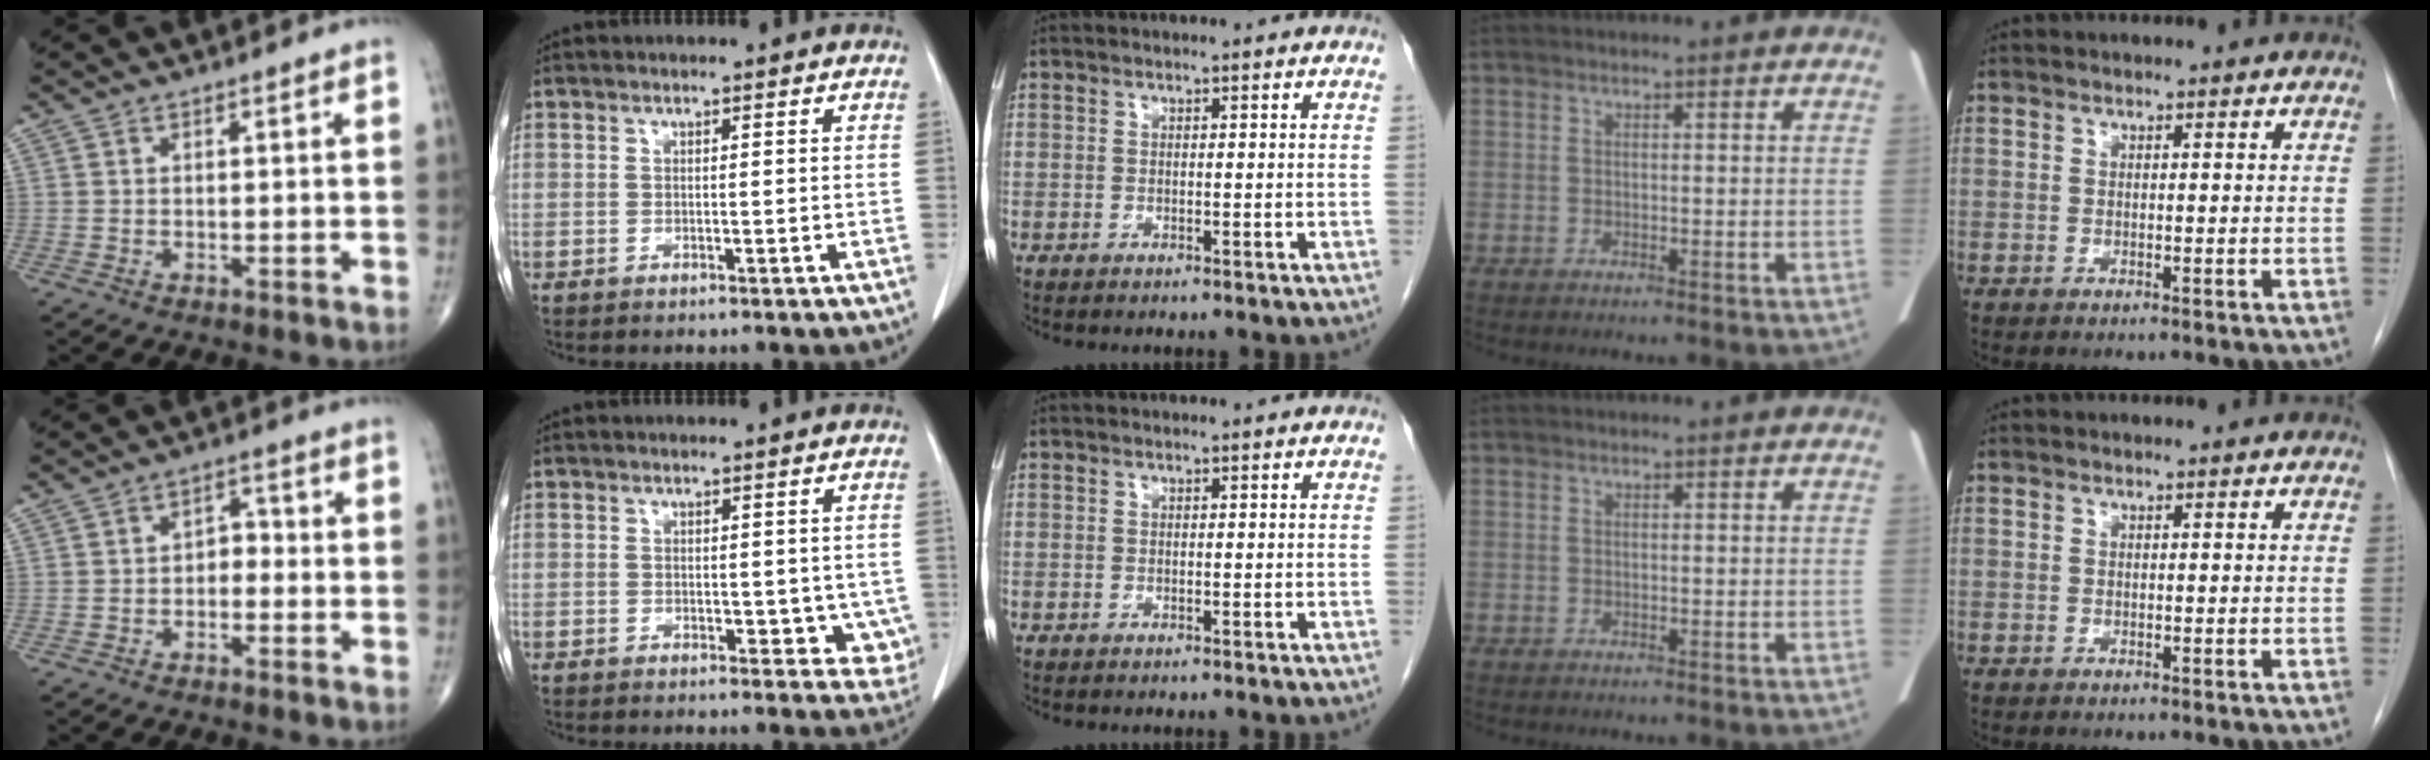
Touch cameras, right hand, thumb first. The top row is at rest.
{"thumb": {"total": 3.2, "force": [-1.1, 2.2, 2.0], "torque": [-0.013, 0.024, -0.028]}, "index": {"total": 4.7, "force": [0.1, 3.1, 3.4], "torque": [-0.011, -0.005, 0.007]}}